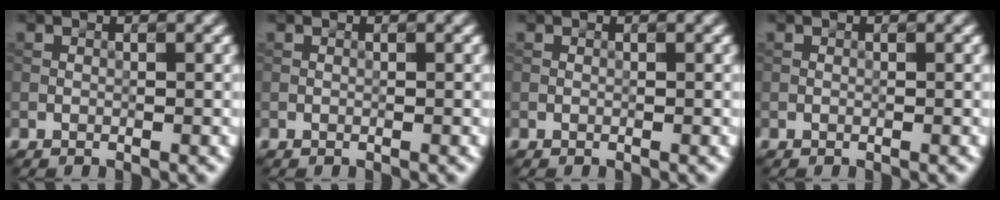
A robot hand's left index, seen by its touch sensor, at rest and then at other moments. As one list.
[{"total": 0.0}, {"total": 0.0}, {"total": 0.0}]